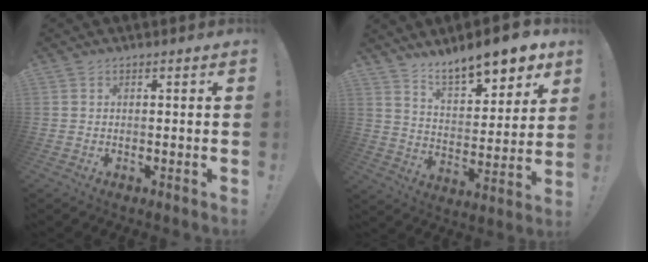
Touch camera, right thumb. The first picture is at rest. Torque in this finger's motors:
{"motor_torque": [-0.32, 1.45, 0.62, 0.64, 0.06]}